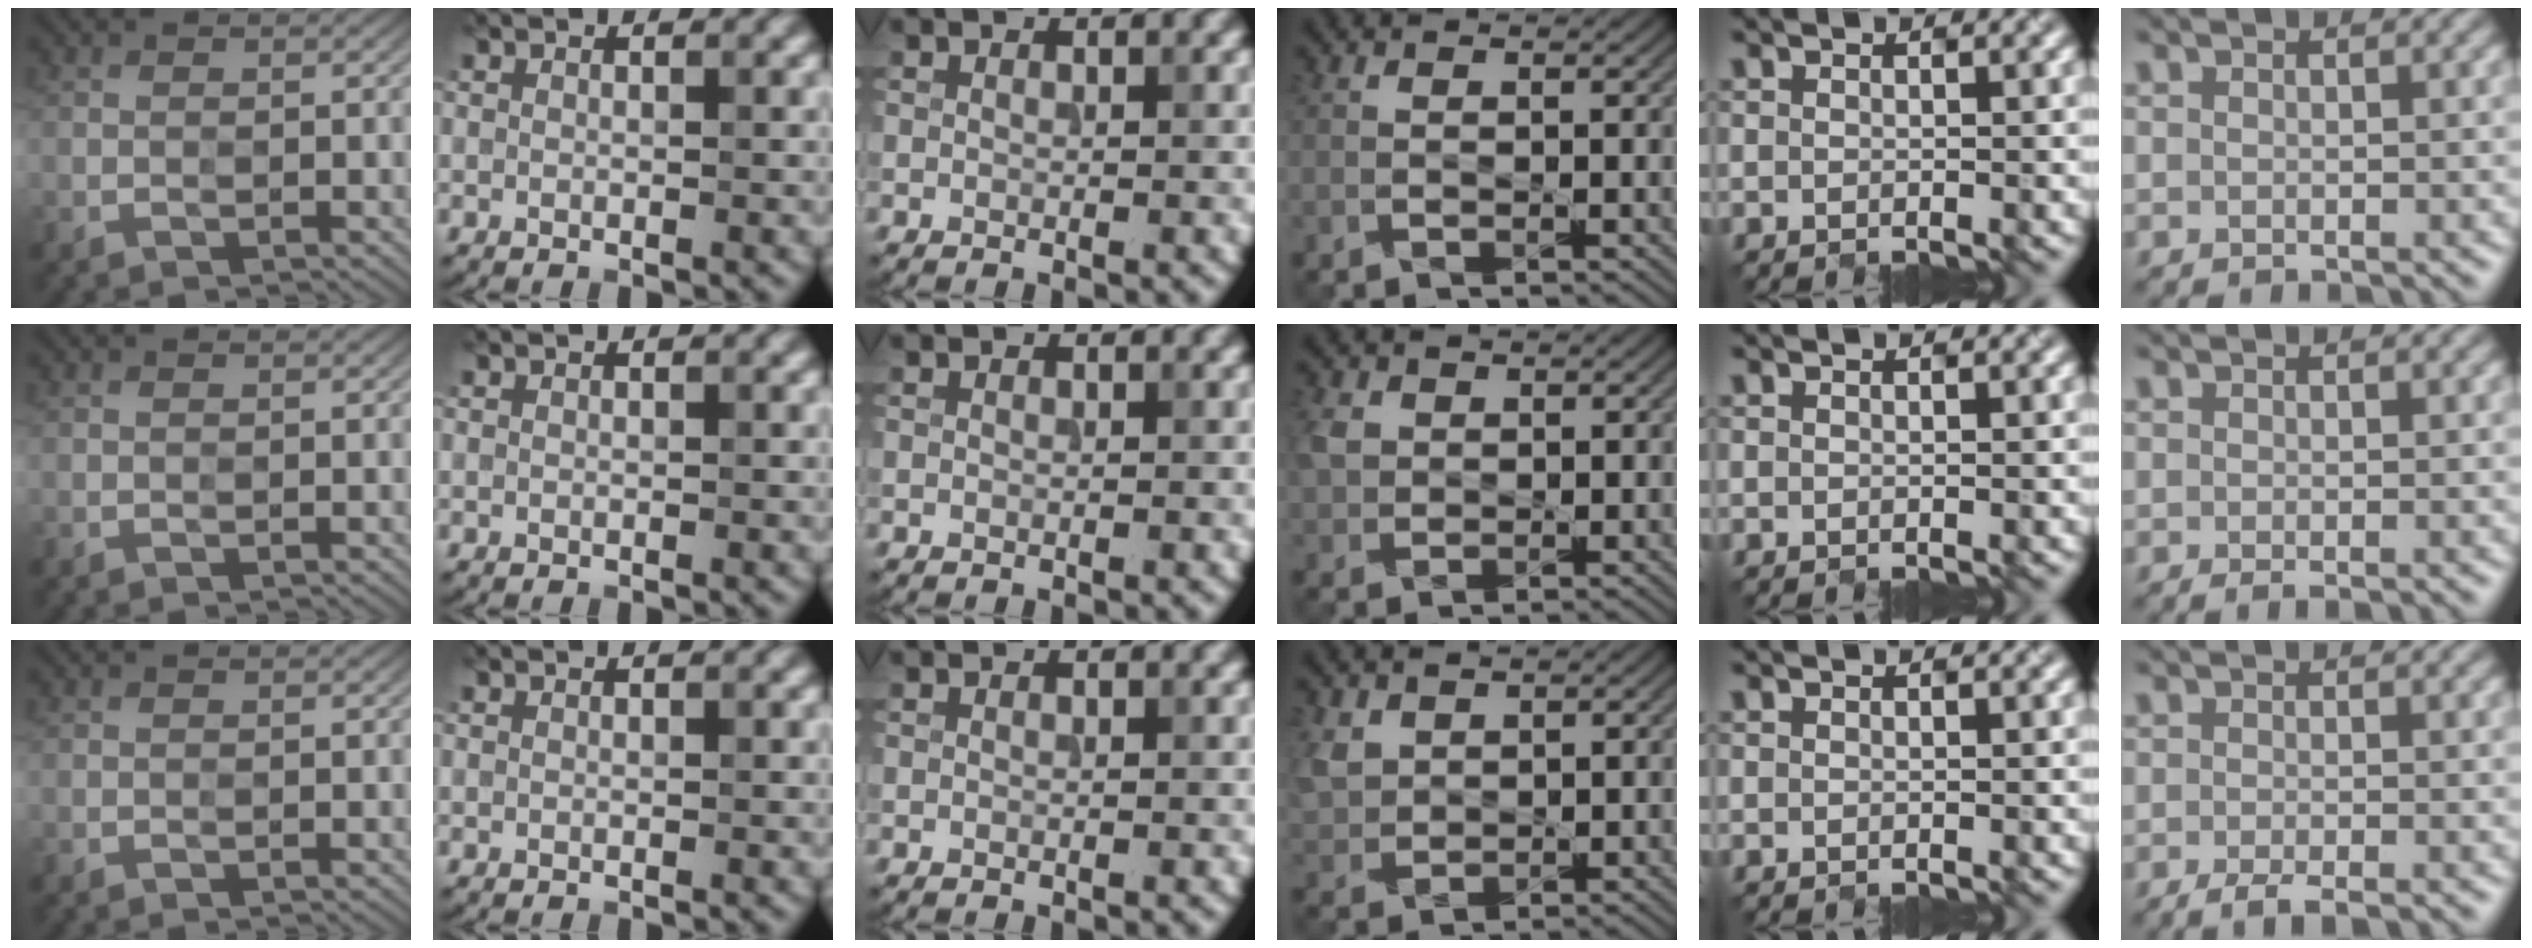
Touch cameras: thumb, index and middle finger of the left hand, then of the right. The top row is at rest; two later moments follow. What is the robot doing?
{"motion": "close", "object": "jewelry box"}